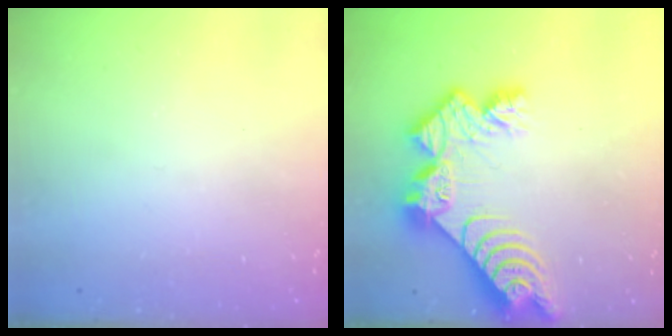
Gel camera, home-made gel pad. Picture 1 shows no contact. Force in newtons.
{"total": 14.1, "press": 14.0, "slide": 1.4}